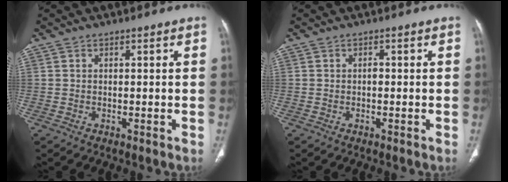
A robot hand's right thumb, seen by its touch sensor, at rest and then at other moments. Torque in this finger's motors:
{"motor_torque": [0.24, 0.19, 0.28, 0.39, 0.00]}